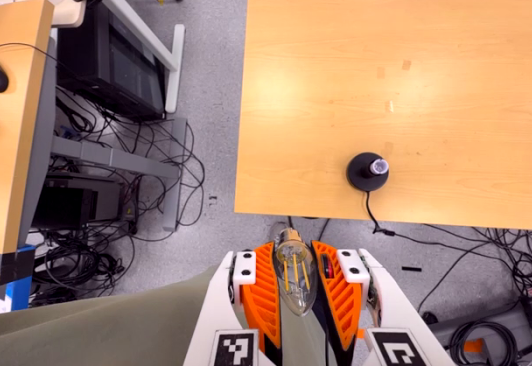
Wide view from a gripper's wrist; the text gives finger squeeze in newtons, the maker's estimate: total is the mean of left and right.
{"total": 18.6, "left": 19.0, "right": 18.2}